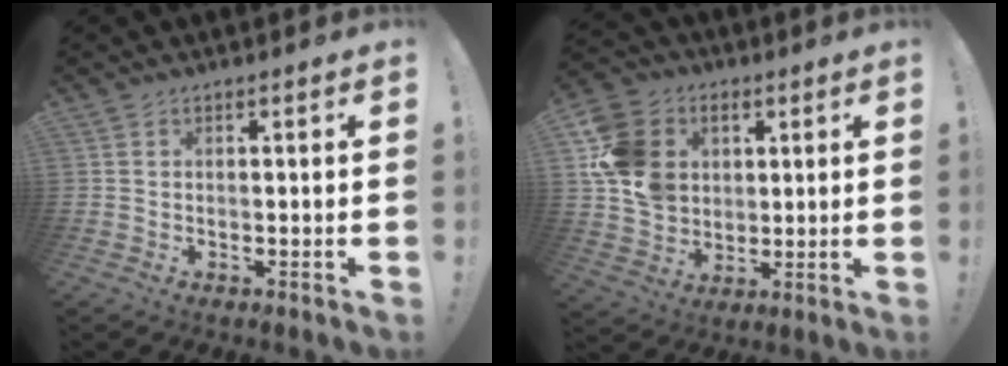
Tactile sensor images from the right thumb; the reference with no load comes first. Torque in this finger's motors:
{"motor_torque": [0.38, 1.90, 1.21, -0.11, 0.07]}